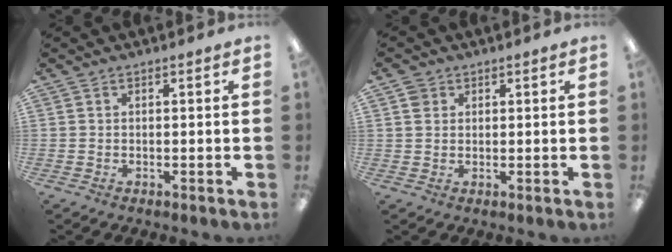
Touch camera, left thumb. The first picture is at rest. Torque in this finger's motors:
{"motor_torque": [0.08, -0.34, -0.09, -0.06, -0.02]}